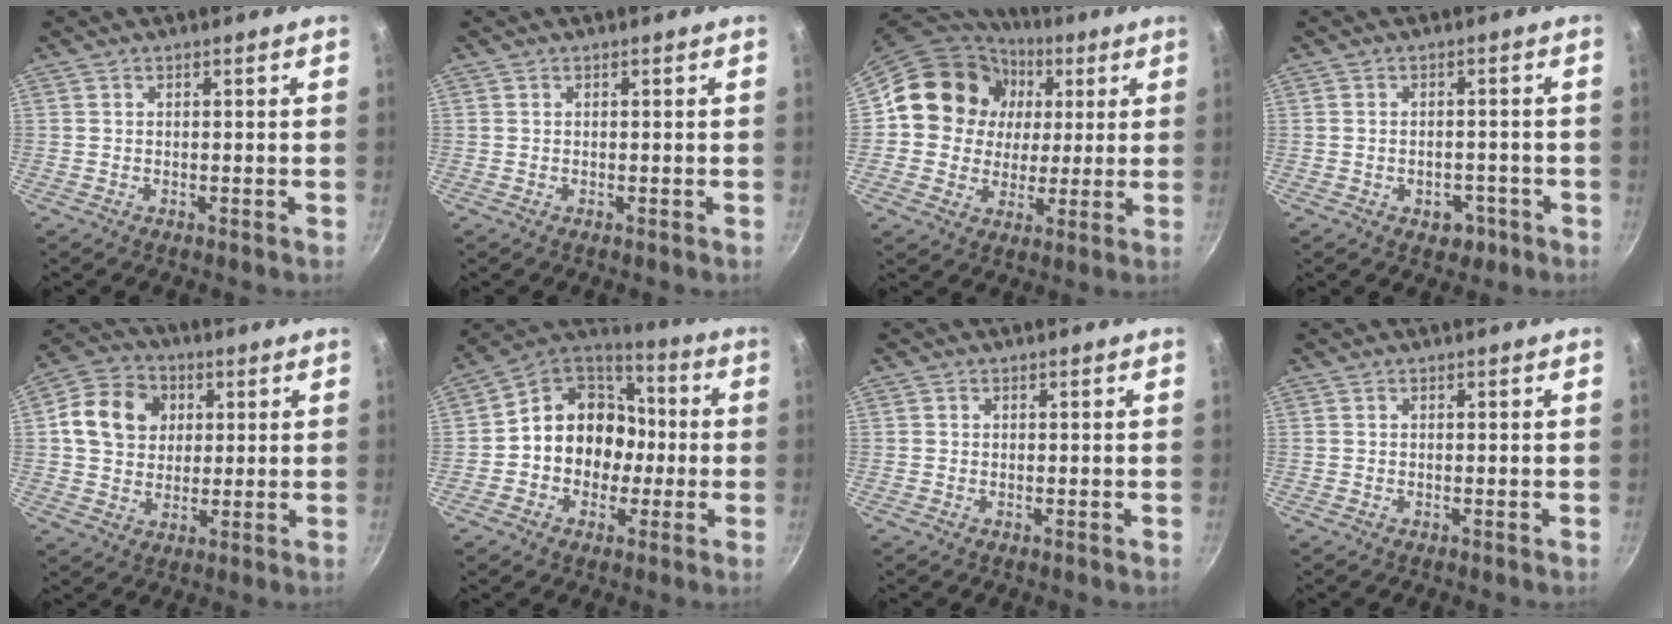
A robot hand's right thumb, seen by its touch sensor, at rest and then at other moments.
{"total": 0.0}
{"total": 16.9, "force": [4.0, 15.1, 6.5], "torque": [-0.096, 0.009, 0.061]}
{"total": 4.3, "force": [-2.0, 2.9, 2.4], "torque": [-0.018, 0.016, -0.019]}
{"total": 12.1, "force": [2.8, 10.1, 6.0], "torque": [-0.085, 0.009, 0.036]}
{"total": 15.4, "force": [-1.3, 13.0, 8.0], "torque": [-0.084, 0.050, -0.035]}
{"total": 0.0}
{"total": 0.0}